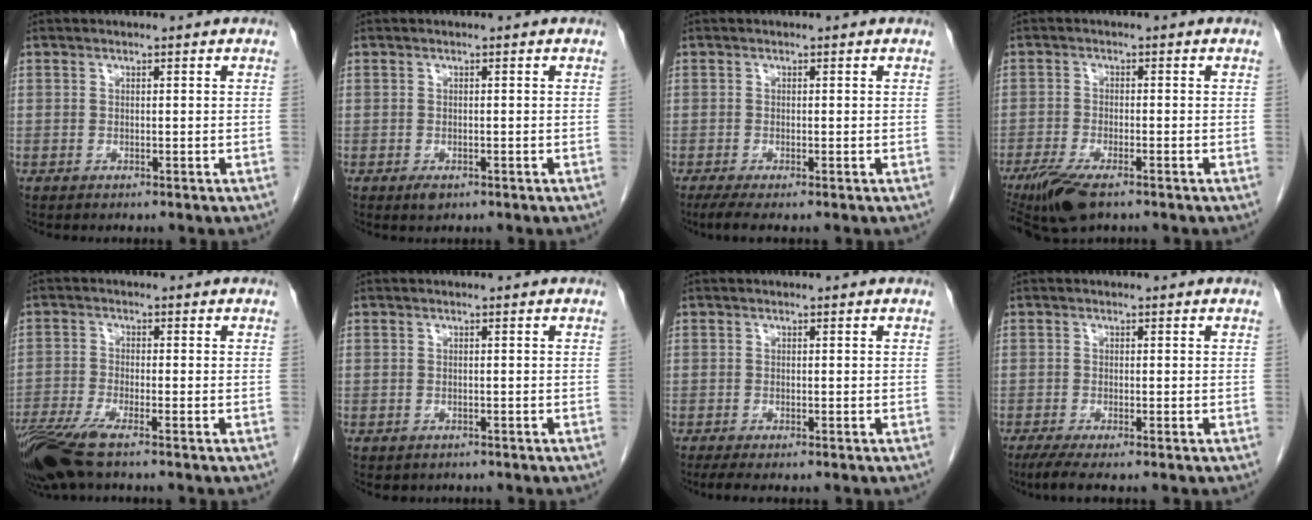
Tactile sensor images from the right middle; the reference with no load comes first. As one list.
[{"total": 1.4, "force": [-0.8, 0.7, 0.9], "torque": [-0.016, -0.001, -0.007]}, {"total": 2.6, "force": [-1.8, 0.2, 1.9], "torque": [-0.040, -0.011, -0.034]}, {"total": 7.0, "force": [-4.7, 1.9, 4.8], "torque": [-0.090, -0.016, -0.080]}, {"total": 8.1, "force": [-5.8, 0.9, 5.6], "torque": [-0.111, -0.018, -0.112]}, {"total": 2.0, "force": [-1.7, 0.8, 0.7], "torque": [-0.016, -0.005, -0.019]}, {"total": 2.4, "force": [-1.8, 0.4, 1.6], "torque": [-0.028, -0.010, -0.028]}, {"total": 3.2, "force": [-2.1, 0.1, 2.3], "torque": [-0.048, -0.013, -0.042]}]